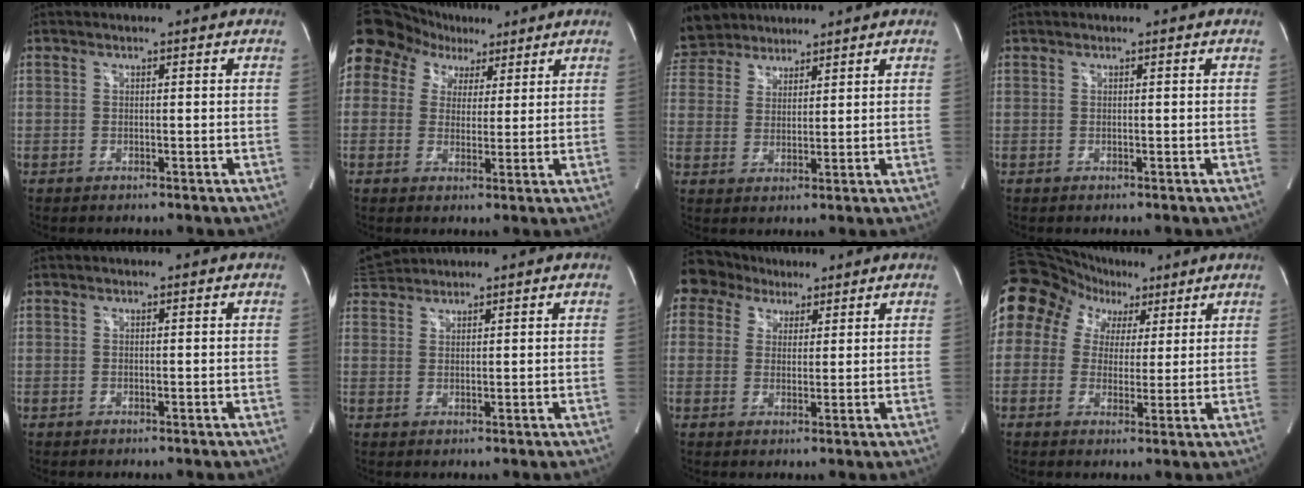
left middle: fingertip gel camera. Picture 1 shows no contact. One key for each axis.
{"total": 17.4, "fx": 9.6, "fy": 13.2, "fz": 5.9, "tx": -0.176, "ty": 0.080, "tz": 0.180}
{"total": 9.5, "fx": 8.4, "fy": 4.2, "fz": 1.5, "tx": -0.038, "ty": 0.027, "tz": 0.163}
{"total": 0.0}
{"total": 0.0}
{"total": 3.5, "fx": 3.5, "fy": 0.4, "fz": 0.0, "tx": -0.013, "ty": 0.025, "tz": 0.071}
{"total": 6.0, "fx": 4.4, "fy": 4.1, "fz": 0.0, "tx": -0.004, "ty": 0.026, "tz": 0.079}
{"total": 13.9, "fx": 7.0, "fy": 11.2, "fz": 4.3, "tx": -0.082, "ty": 0.073, "tz": 0.122}